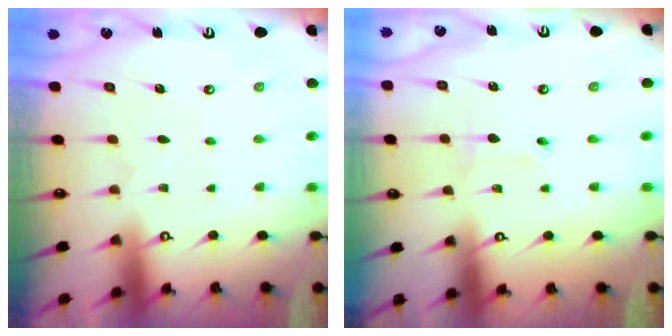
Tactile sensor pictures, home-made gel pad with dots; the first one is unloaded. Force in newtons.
{"total": 2.6, "press": 2.5, "slide": 0.9}